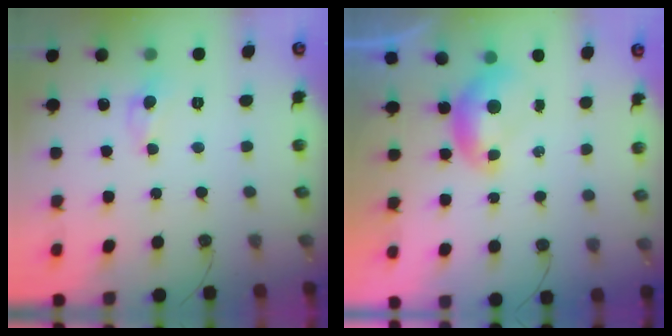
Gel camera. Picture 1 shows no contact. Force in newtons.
{"total": 0.0}